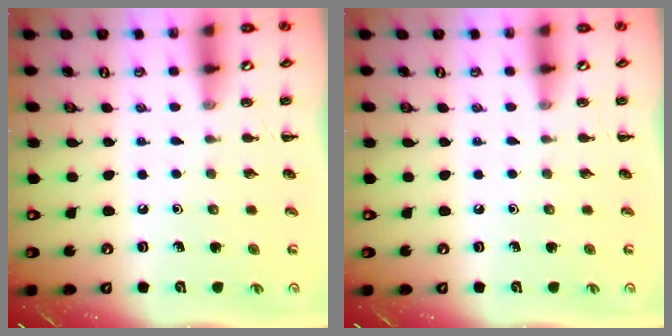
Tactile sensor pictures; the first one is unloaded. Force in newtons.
{"total": 0.0}